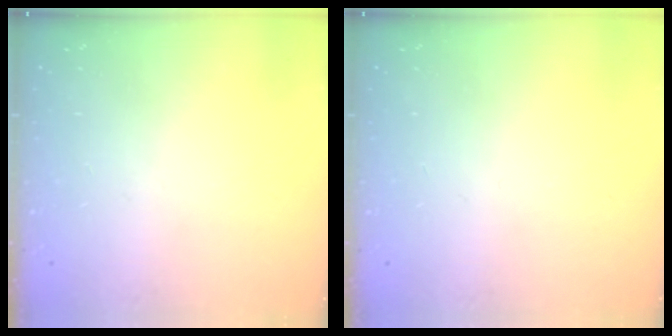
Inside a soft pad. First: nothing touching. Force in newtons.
{"total": 0.0}